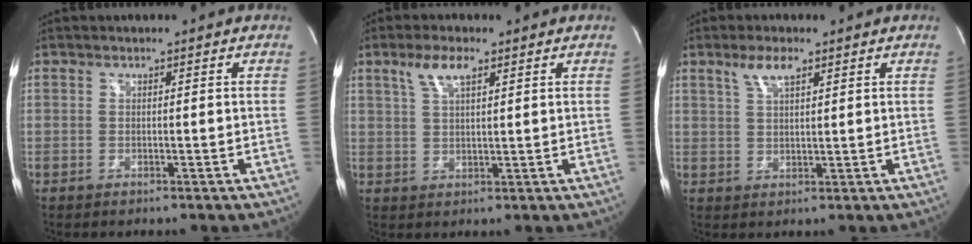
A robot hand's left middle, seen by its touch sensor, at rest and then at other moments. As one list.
[{"total": 4.7, "force": [2.7, 1.2, 3.6], "torque": [-0.079, 0.010, 0.055]}, {"total": 3.9, "force": [2.5, 1.0, 2.9], "torque": [-0.063, 0.007, 0.051]}]